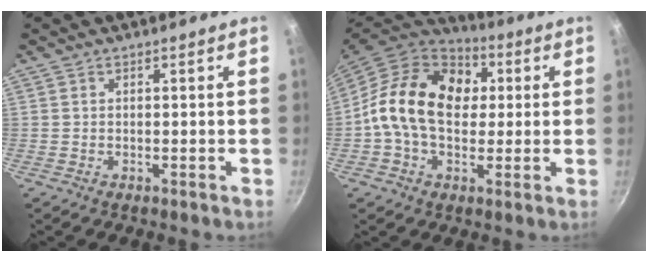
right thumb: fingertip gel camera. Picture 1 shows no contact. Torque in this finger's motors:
{"motor_torque": [0.62, 0.79, 0.87, -0.79, 0.46]}